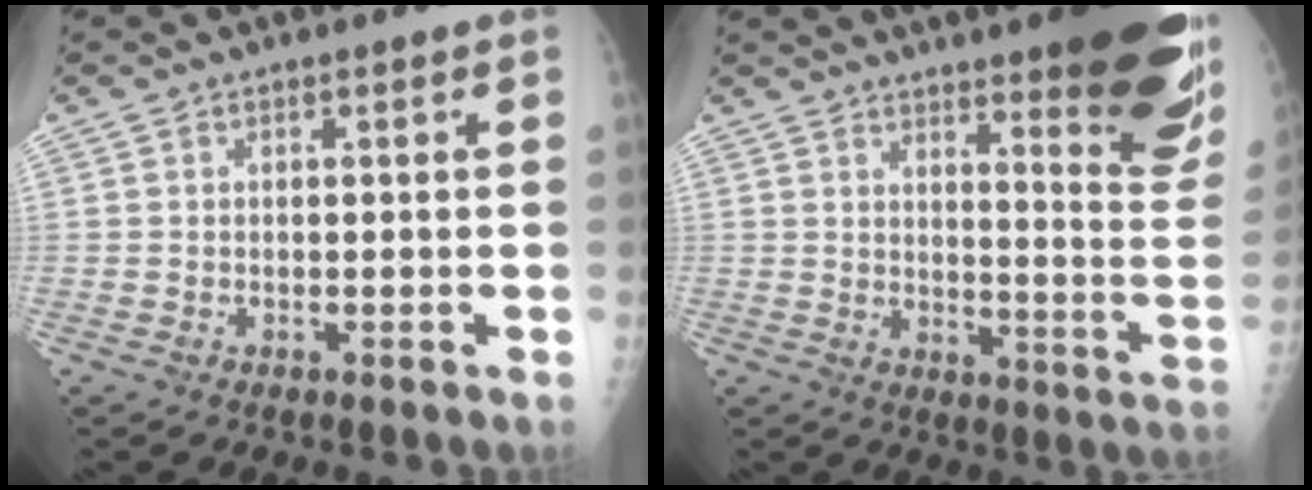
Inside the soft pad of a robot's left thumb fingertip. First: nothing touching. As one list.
[{"total": 24.1, "force": [15.9, 4.8, 17.5], "torque": [-0.188, -0.093, 0.199]}]